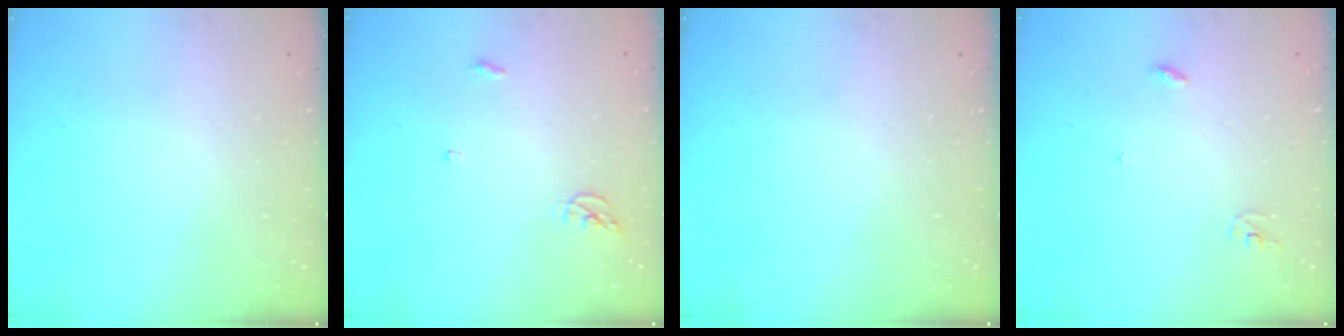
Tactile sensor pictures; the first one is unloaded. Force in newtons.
{"total": 3.6, "press": 3.6, "slide": 0.3}
{"total": 0.0}
{"total": 2.9, "press": 2.9, "slide": 0.2}